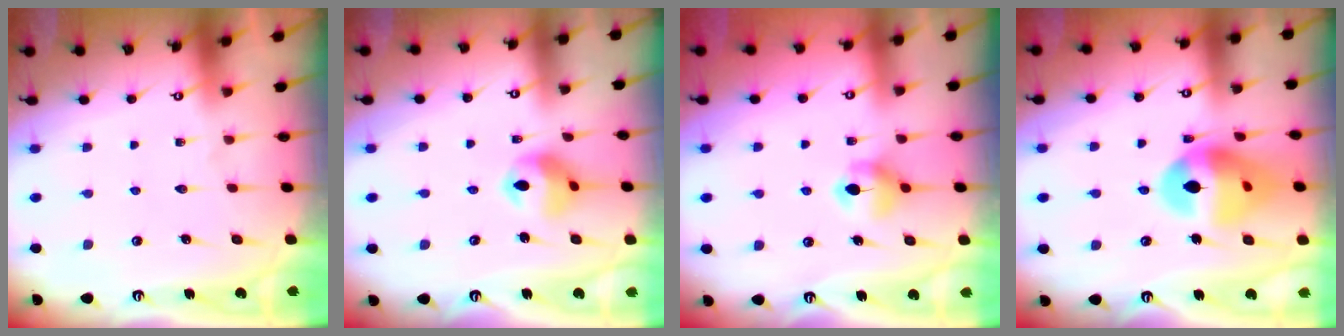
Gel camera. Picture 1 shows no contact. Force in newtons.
{"total": 10.4, "press": 10.3, "slide": 1.3}
{"total": 5.7, "press": 5.6, "slide": 0.6}
{"total": 16.3, "press": 16.2, "slide": 1.7}